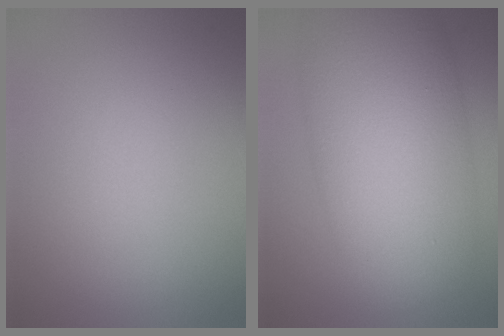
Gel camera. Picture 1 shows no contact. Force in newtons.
{"total": 12.0, "press": 12.0, "slide": 0.5}